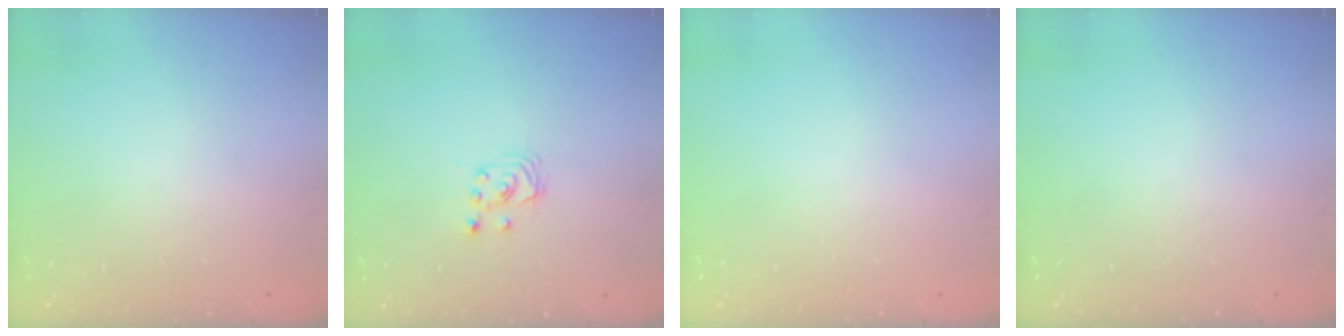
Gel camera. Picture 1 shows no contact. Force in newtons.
{"total": 2.9, "press": 2.8, "slide": 0.3}
{"total": 0.0}
{"total": 0.0}